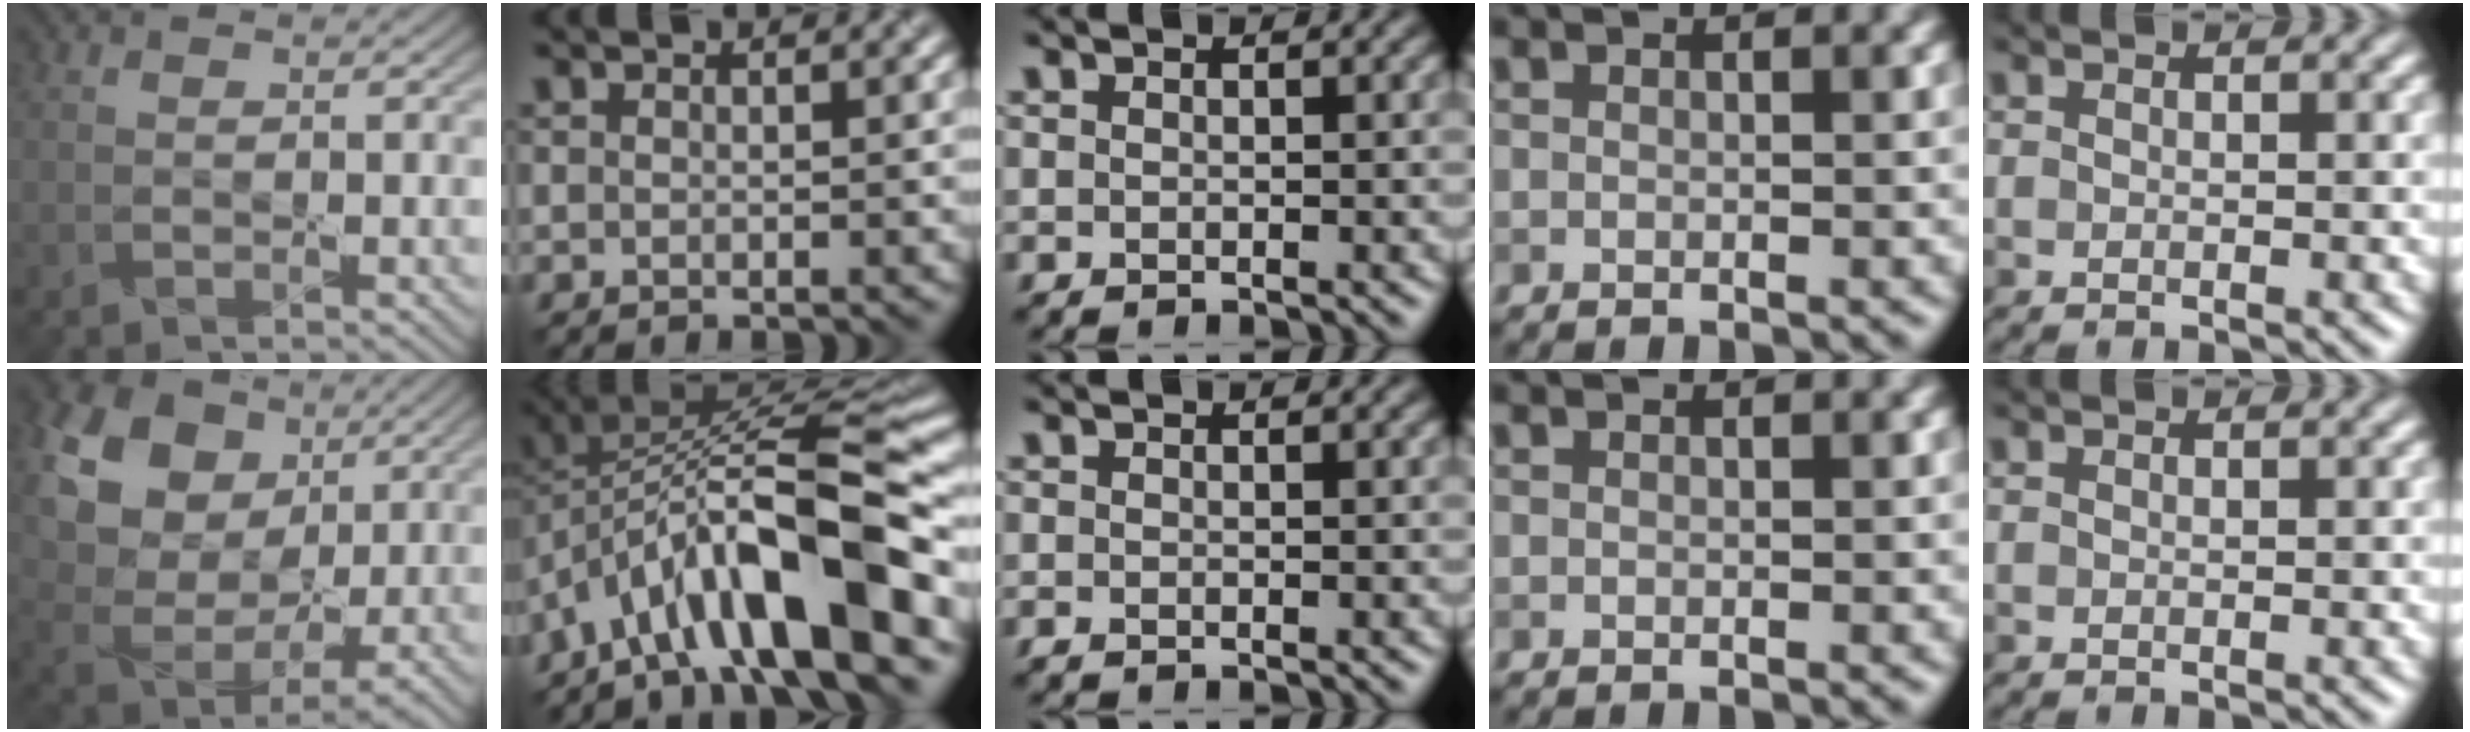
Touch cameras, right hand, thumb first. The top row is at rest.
{"thumb": {"total": 20.4, "force": [9.3, 14.8, 10.5], "torque": [-0.270, 0.047, 0.181]}, "index": {"total": 12.9, "force": [-6.0, 3.8, 10.8], "torque": [-0.163, 0.021, -0.097]}, "middle": {"total": 0.7, "force": [-0.6, 0.1, 0.3], "torque": [-0.006, -0.006, -0.012]}}